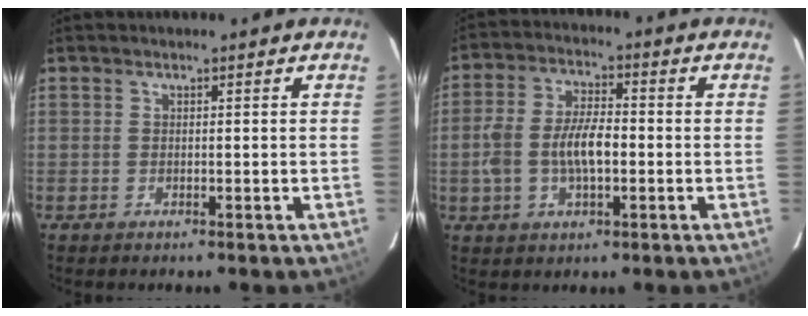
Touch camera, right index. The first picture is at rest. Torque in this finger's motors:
{"motor_torque": [0.77, -0.49, 0.50, 0.13]}